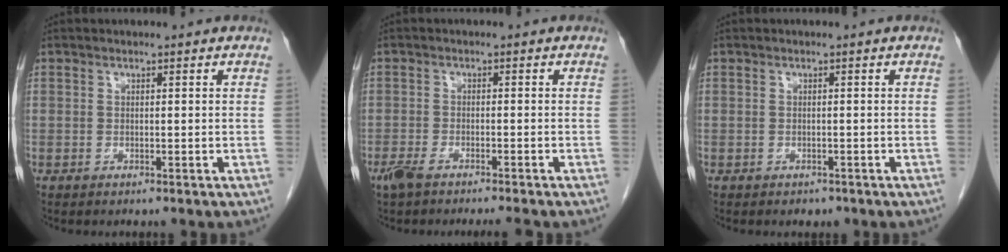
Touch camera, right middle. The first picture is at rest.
{"total": 5.6, "force": [-4.7, 0.6, 3.1], "torque": [-0.048, -0.009, -0.075]}
{"total": 1.1, "force": [-0.8, 0.7, 0.3], "torque": [-0.006, 0.000, -0.007]}